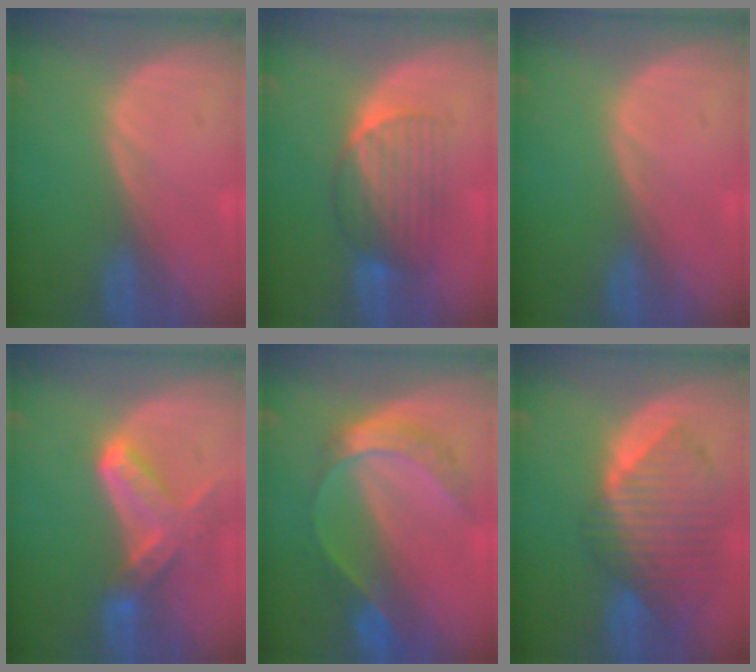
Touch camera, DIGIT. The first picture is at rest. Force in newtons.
{"total": 6.8, "press": 6.6, "slide": 1.4}
{"total": 0.0}
{"total": 7.0, "press": 6.5, "slide": 2.6}
{"total": 7.6, "press": 6.4, "slide": 4.2}
{"total": 10.2, "press": 8.8, "slide": 5.1}